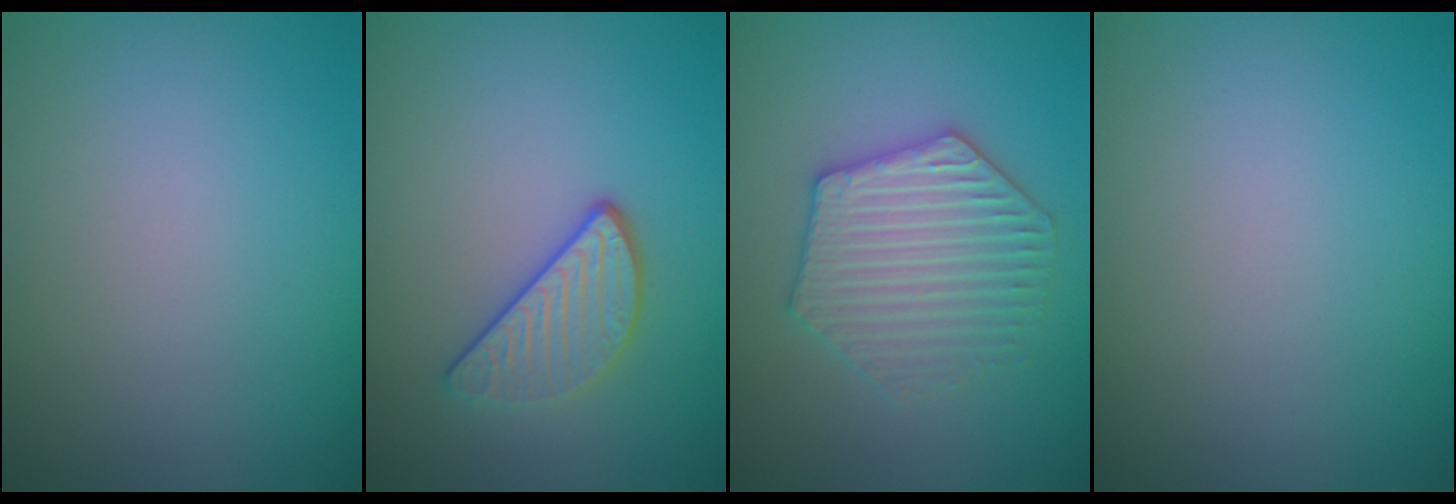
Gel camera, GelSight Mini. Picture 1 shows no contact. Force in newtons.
{"total": 3.0, "press": 2.5, "slide": 1.6}
{"total": 4.0, "press": 3.9, "slide": 0.9}
{"total": 0.0}